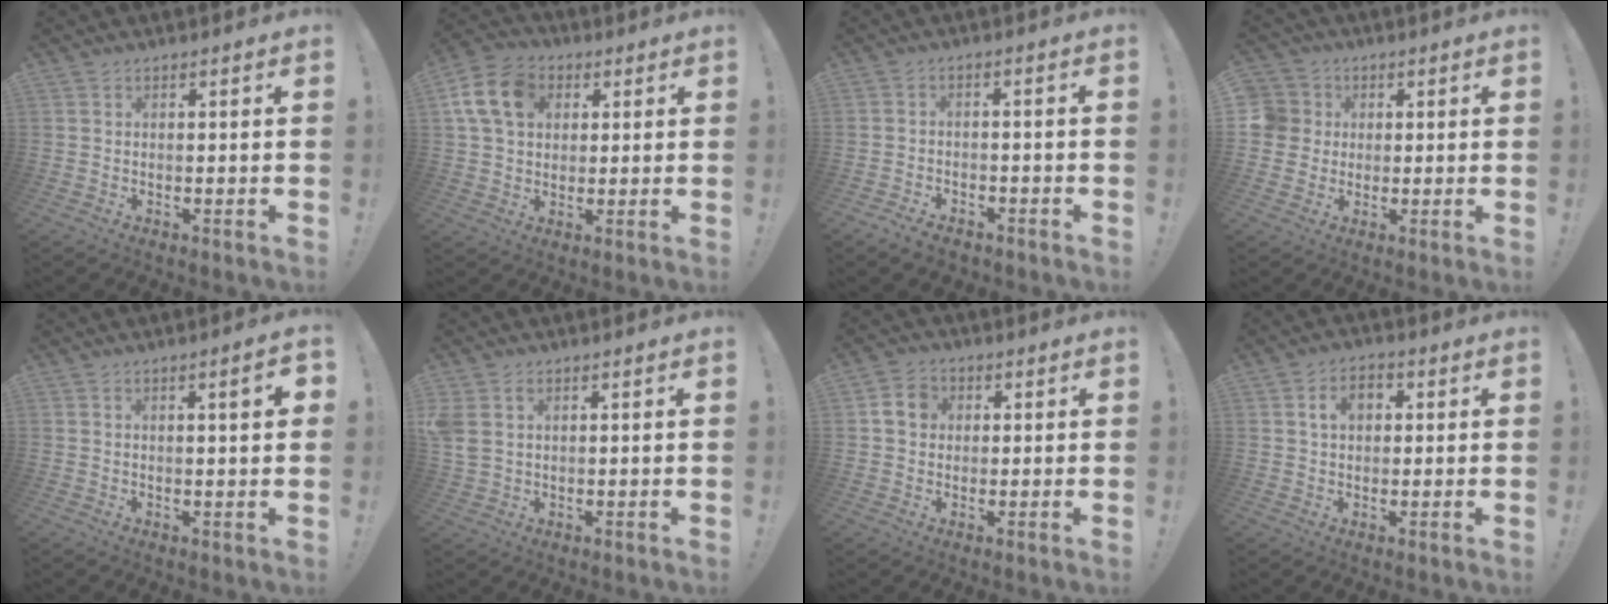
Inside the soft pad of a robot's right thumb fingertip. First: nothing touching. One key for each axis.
{"total": 14.2, "fx": 4.5, "fy": 10.8, "fz": 8.0, "tx": -0.131, "ty": -0.003, "tz": 0.091}
{"total": 5.0, "fx": -3.9, "fy": 2.3, "fz": 2.0, "tx": -0.027, "ty": 0.018, "tz": -0.066}
{"total": 7.3, "fx": 0.8, "fy": 7.0, "fz": 1.8, "tx": -0.038, "ty": 0.002, "tz": 0.017}
{"total": 4.1, "fx": 0.9, "fy": 0.2, "fz": 4.0, "tx": -0.056, "ty": -0.006, "tz": 0.011}
{"total": 4.4, "fx": 1.8, "fy": 3.1, "fz": 2.6, "tx": -0.058, "ty": -0.007, "tz": 0.034}
{"total": 6.4, "fx": 1.3, "fy": 5.4, "fz": 3.2, "tx": -0.054, "ty": 0.014, "tz": 0.029}
{"total": 7.2, "fx": 2.0, "fy": 5.2, "fz": 4.6, "tx": -0.066, "ty": 0.007, "tz": 0.033}